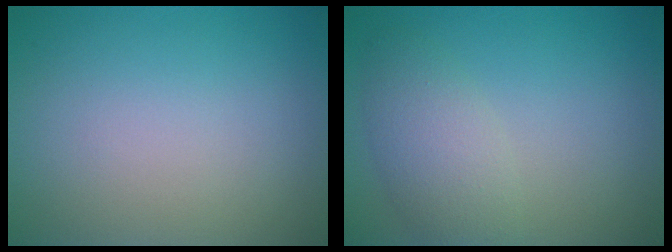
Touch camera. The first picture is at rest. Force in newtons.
{"total": 3.5, "press": 3.5, "slide": 0.2}